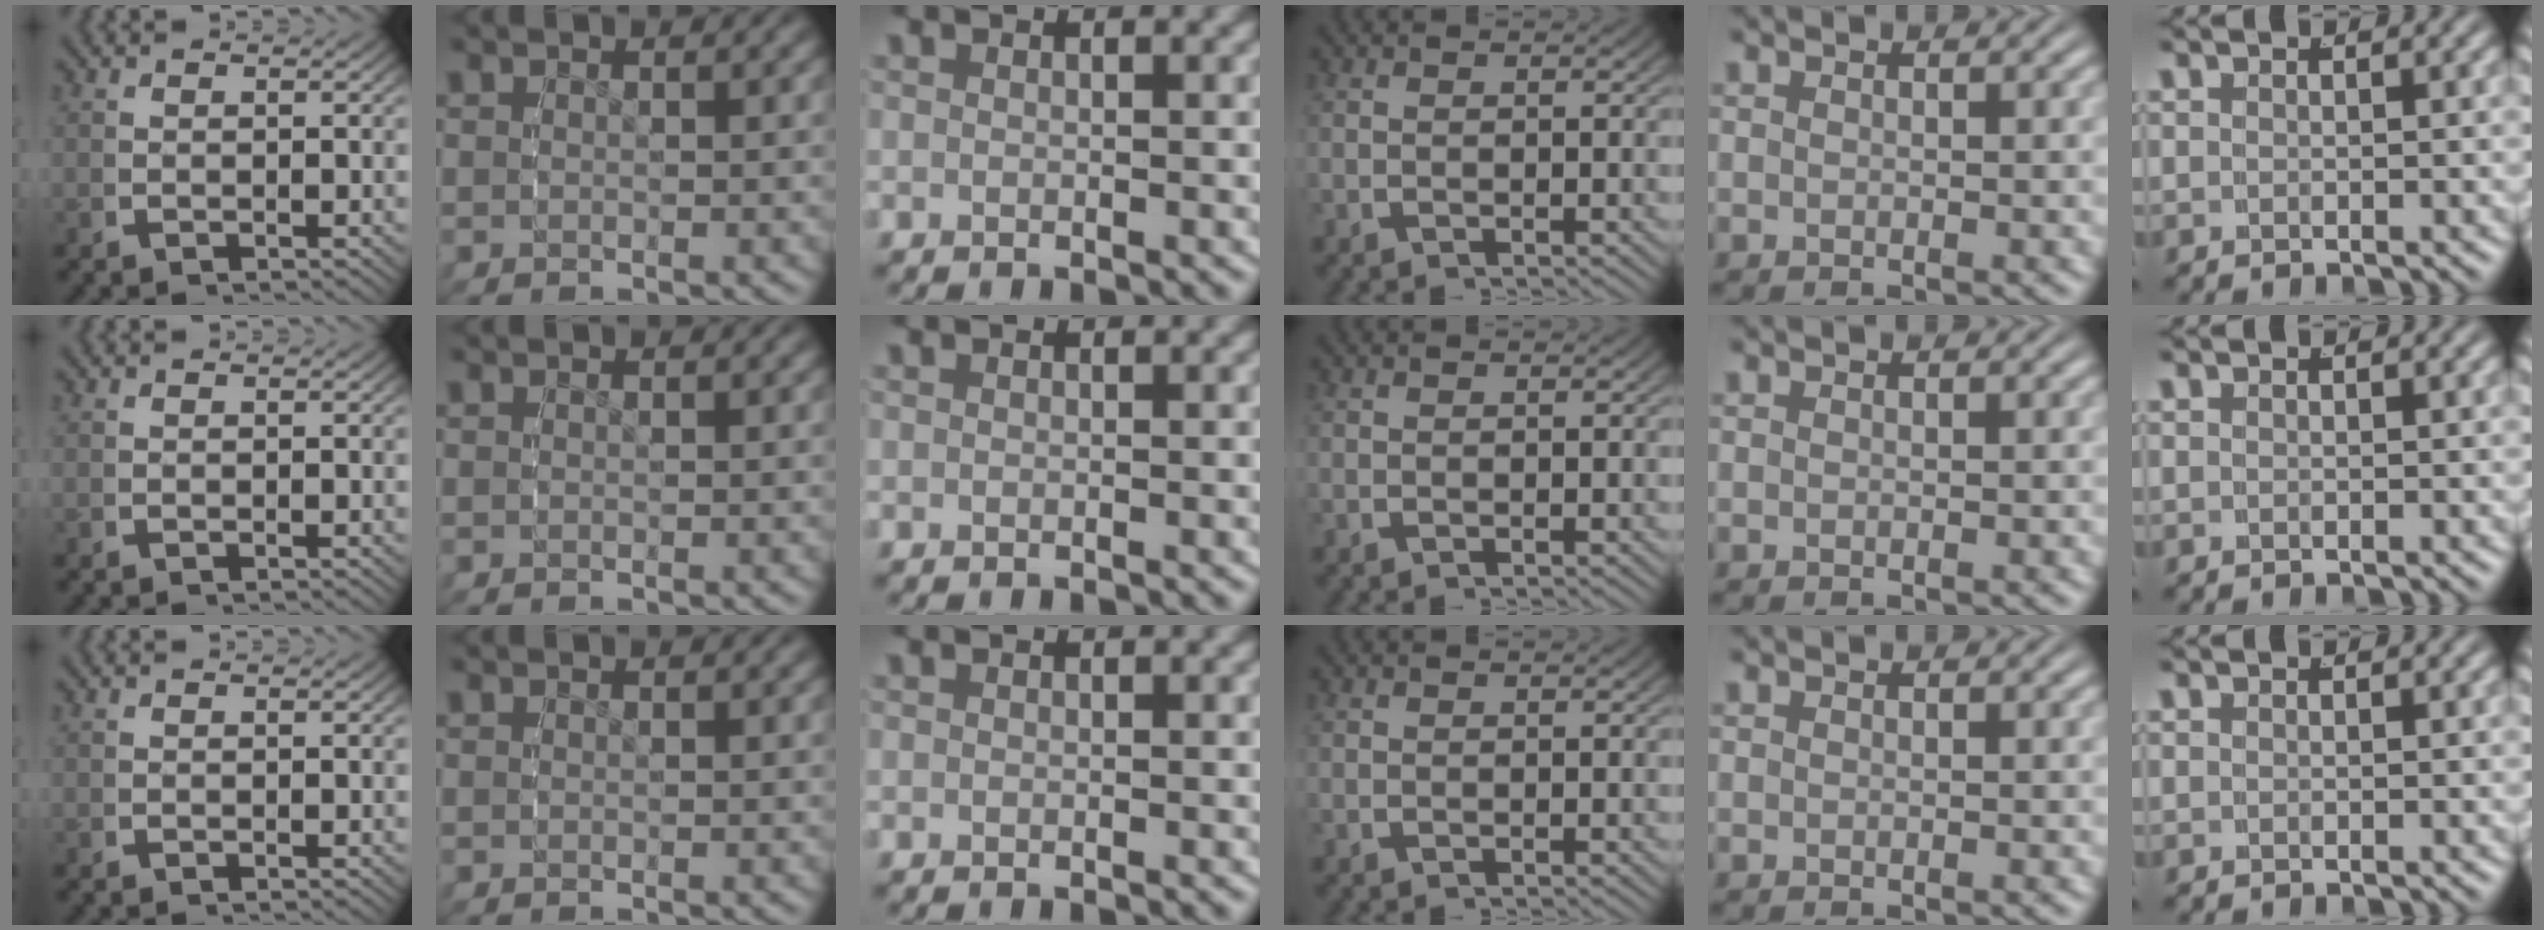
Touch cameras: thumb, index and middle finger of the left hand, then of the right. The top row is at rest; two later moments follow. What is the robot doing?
{"motion": "reach", "object": "toothpaste"}